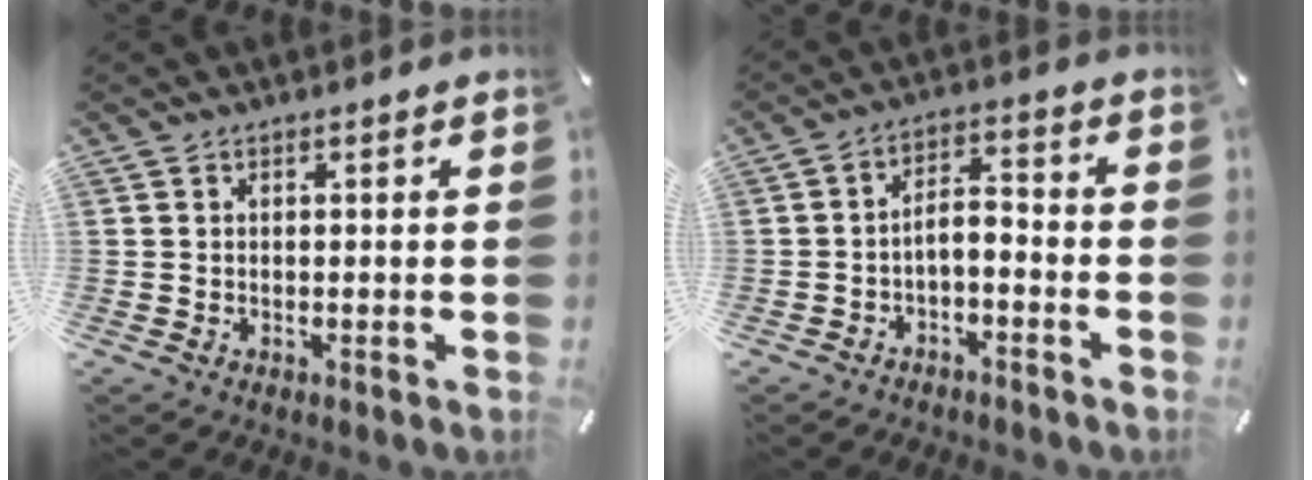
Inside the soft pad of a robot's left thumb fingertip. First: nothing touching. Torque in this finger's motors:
{"motor_torque": [-0.35, 0.36, 0.57, 0.27, 0.08]}